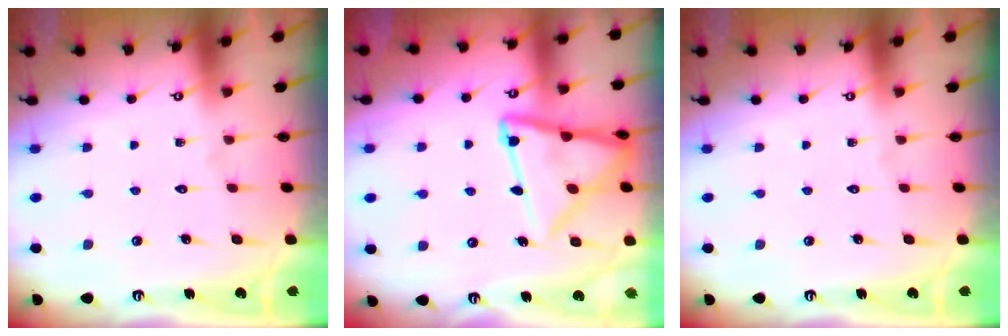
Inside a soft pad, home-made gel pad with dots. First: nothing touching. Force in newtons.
{"total": 15.2, "press": 15.2, "slide": 1.4}
{"total": 0.0}